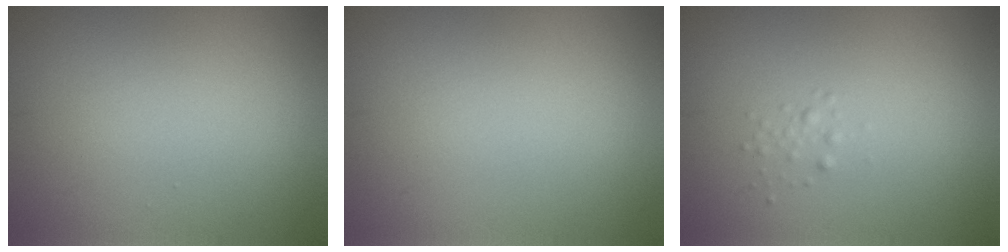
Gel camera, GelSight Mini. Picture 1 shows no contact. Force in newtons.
{"total": 0.0}
{"total": 0.7, "press": 0.7, "slide": 0.0}